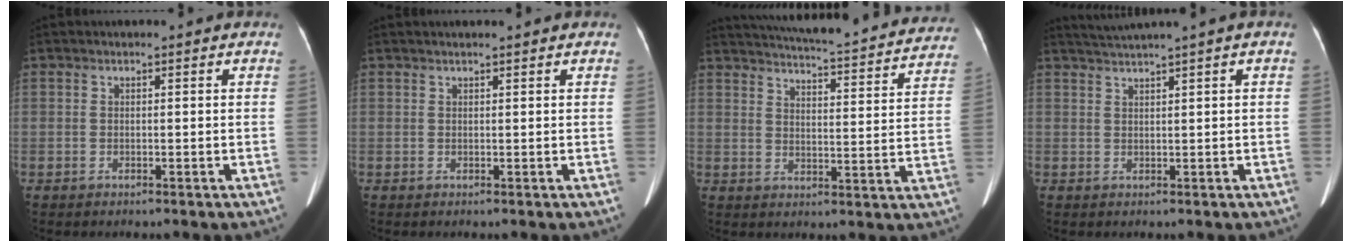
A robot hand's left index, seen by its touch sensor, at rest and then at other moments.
{"total": 1.8, "force": [1.5, 0.1, 0.9], "torque": [-0.009, 0.016, 0.021]}
{"total": 26.3, "force": [24.1, 3.6, 9.8], "torque": [-0.159, -0.044, 0.292]}
{"total": 1.9, "force": [1.6, -0.7, 0.9], "torque": [-0.018, 0.011, 0.041]}